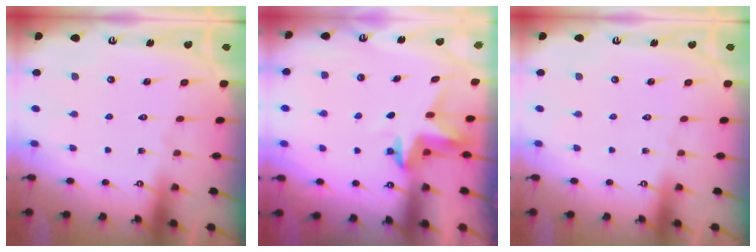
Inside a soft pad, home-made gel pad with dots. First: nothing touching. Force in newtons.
{"total": 3.9, "press": 3.9, "slide": 0.3}
{"total": 0.0}